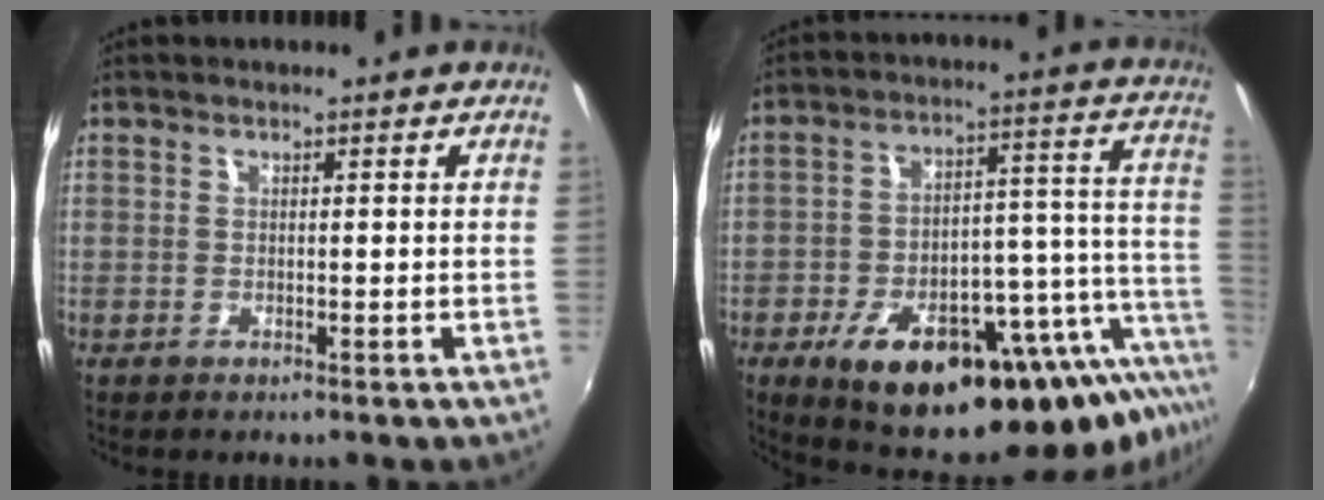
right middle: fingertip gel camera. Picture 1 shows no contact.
{"total": 27.7, "force": [-18.2, 8.5, 19.1], "torque": [-0.264, -0.016, -0.249]}